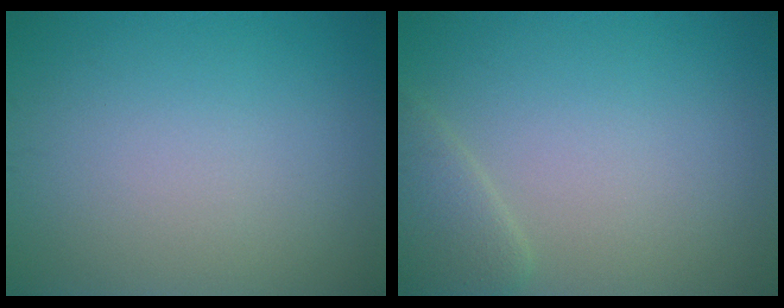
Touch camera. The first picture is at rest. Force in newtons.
{"total": 2.2, "press": 2.2, "slide": 0.2}